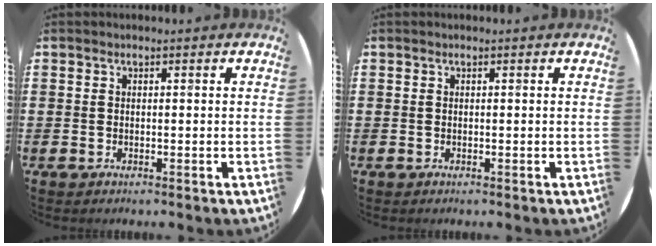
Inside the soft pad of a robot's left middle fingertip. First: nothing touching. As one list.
[{"total": 0.0}]